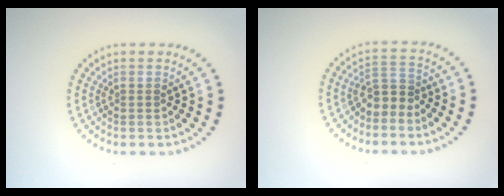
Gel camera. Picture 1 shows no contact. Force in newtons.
{"total": 2.1, "press": 1.5, "slide": 1.4}